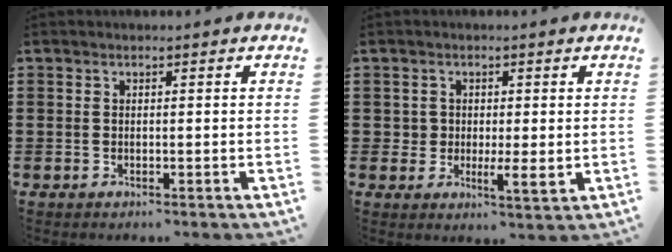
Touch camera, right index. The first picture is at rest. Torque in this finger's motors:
{"motor_torque": [0.34, 0.03, 0.10, 0.05]}